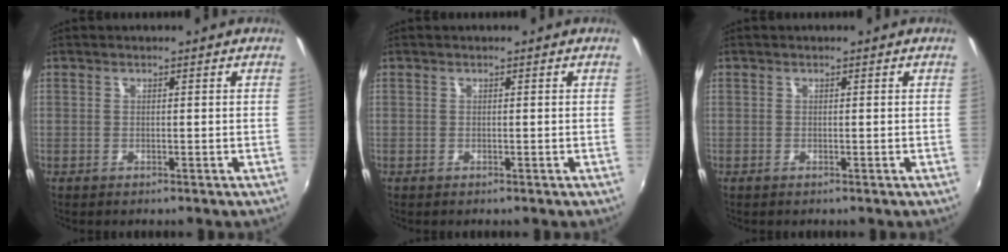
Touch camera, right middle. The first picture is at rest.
{"total": 0.0}
{"total": 0.0}